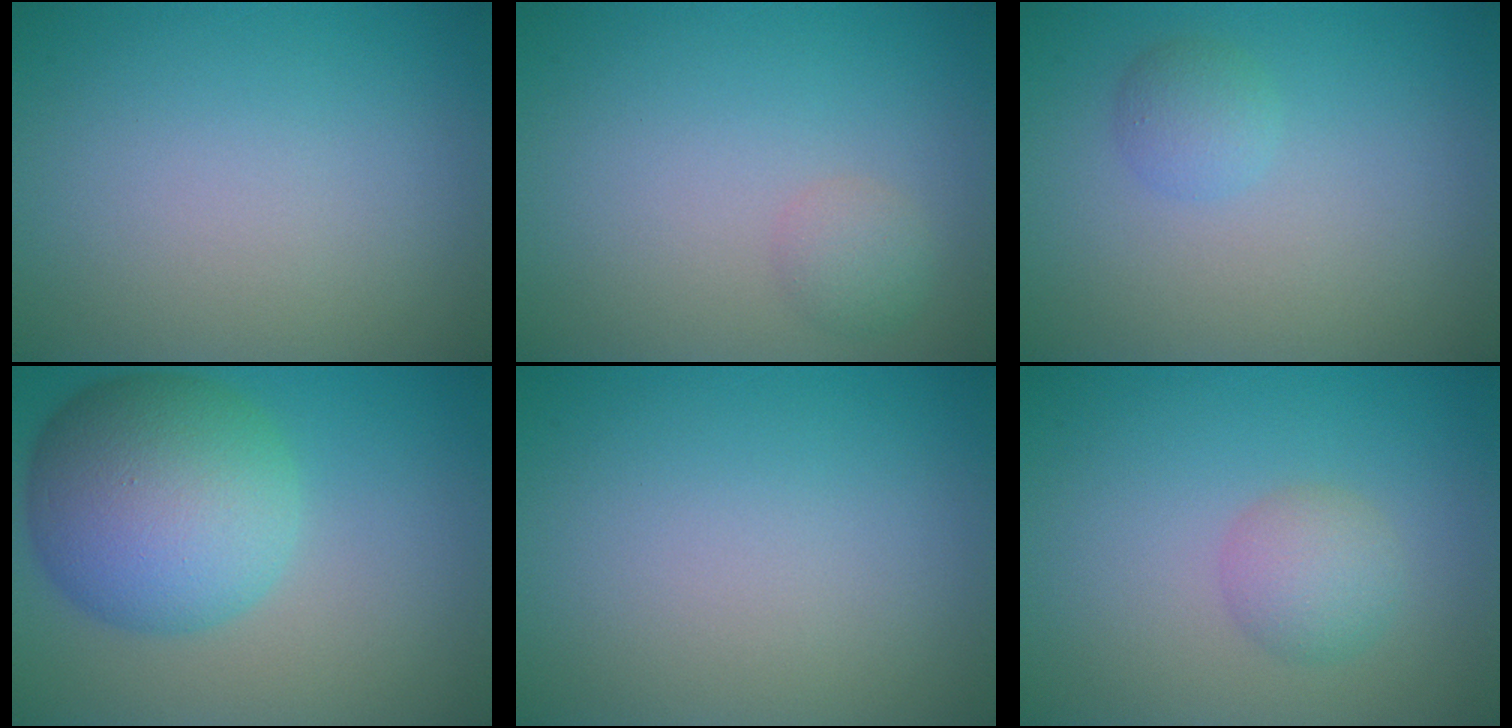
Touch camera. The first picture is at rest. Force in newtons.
{"total": 1.5, "press": 1.5, "slide": 0.1}
{"total": 1.5, "press": 1.5, "slide": 0.1}
{"total": 10.0, "press": 10.0, "slide": 0.1}
{"total": 0.0}
{"total": 2.3, "press": 2.3, "slide": 0.0}